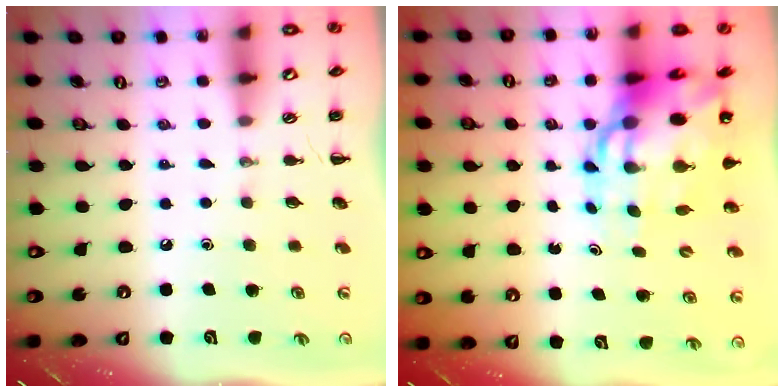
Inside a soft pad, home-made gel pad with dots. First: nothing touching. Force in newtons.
{"total": 14.4, "press": 13.9, "slide": 4.0}